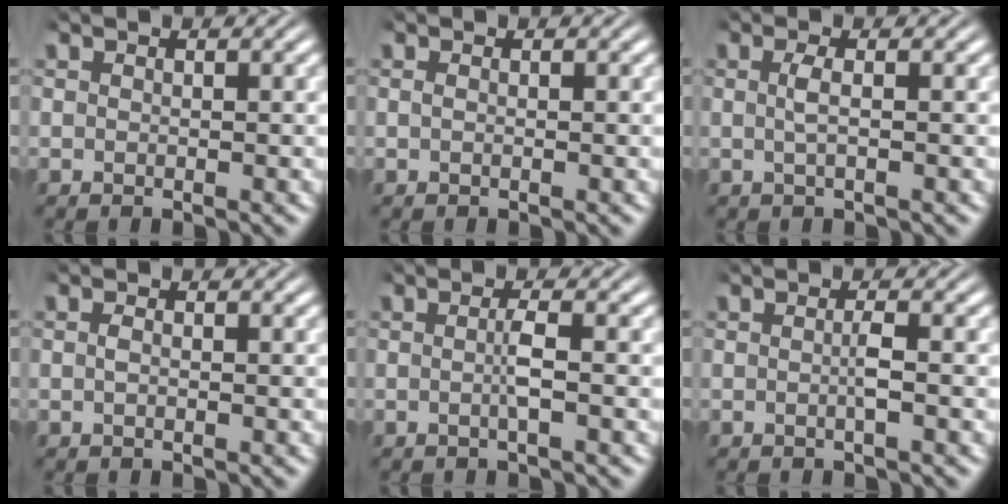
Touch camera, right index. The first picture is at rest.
{"total": 0.5, "force": [-0.2, -0.5, 0.1], "torque": [-0.003, -0.005, 0.001]}
{"total": 1.4, "force": [-0.2, -0.3, 1.3], "torque": [-0.030, -0.005, 0.000]}
{"total": 0.6, "force": [-0.4, -0.3, 0.3], "torque": [-0.010, -0.006, -0.004]}
{"total": 1.6, "force": [-0.6, -0.2, 1.5], "torque": [-0.026, 0.002, -0.013]}
{"total": 1.1, "force": [-0.5, -0.1, 1.0], "torque": [-0.017, 0.001, -0.011]}